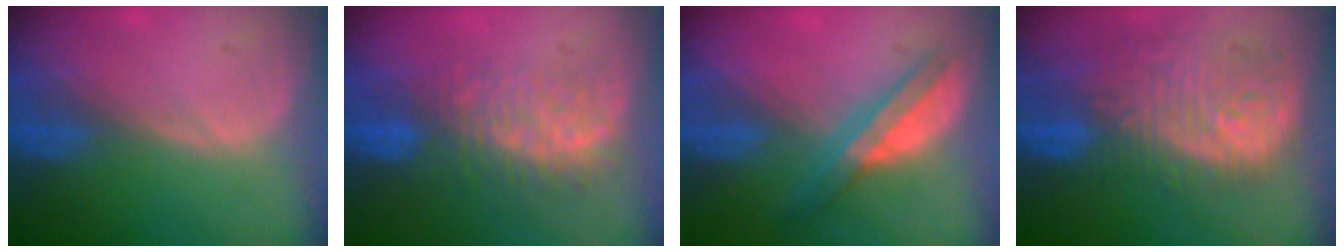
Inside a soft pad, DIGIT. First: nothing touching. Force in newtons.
{"total": 7.9, "press": 7.7, "slide": 1.8}
{"total": 5.5, "press": 5.2, "slide": 1.8}
{"total": 11.9, "press": 10.7, "slide": 5.4}